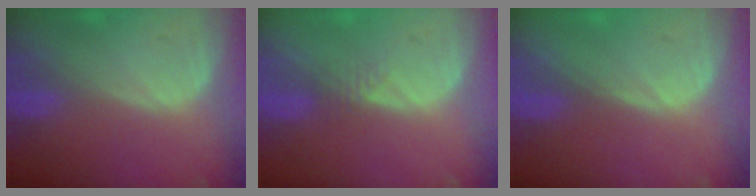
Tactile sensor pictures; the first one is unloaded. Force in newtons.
{"total": 1.6, "press": 1.4, "slide": 0.9}
{"total": 0.6, "press": 0.4, "slide": 0.4}